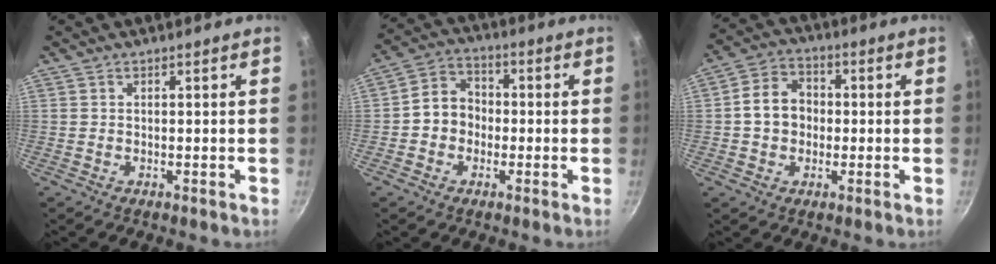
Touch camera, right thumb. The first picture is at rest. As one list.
[{"total": 7.5, "force": [-1.0, 6.4, 3.8], "torque": [-0.033, 0.025, -0.033]}, {"total": 8.4, "force": [-0.2, 6.9, 4.8], "torque": [-0.057, 0.021, -0.018]}]